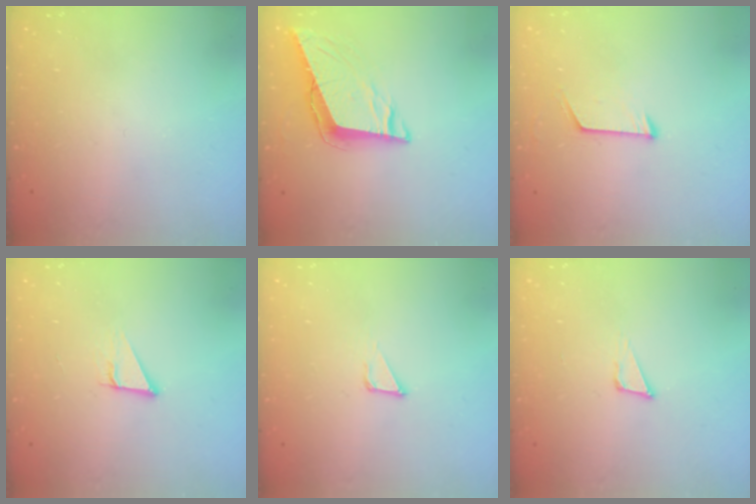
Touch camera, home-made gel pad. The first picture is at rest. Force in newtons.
{"total": 8.4, "press": 8.4, "slide": 0.9}
{"total": 6.3, "press": 6.3, "slide": 0.5}
{"total": 2.9, "press": 2.9, "slide": 0.2}
{"total": 2.8, "press": 2.8, "slide": 0.1}
{"total": 3.3, "press": 3.2, "slide": 0.8}